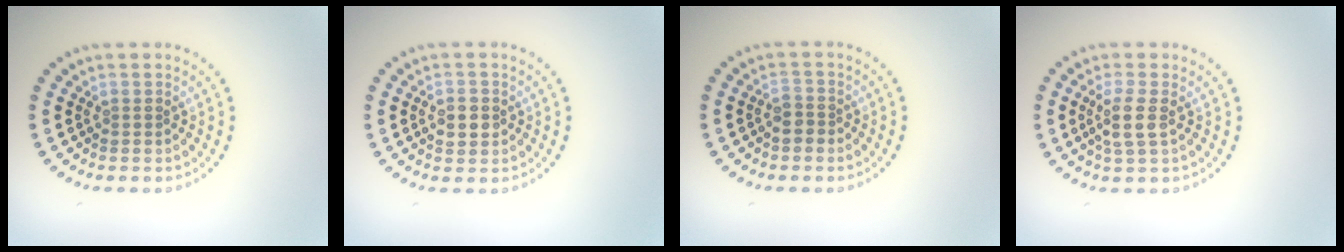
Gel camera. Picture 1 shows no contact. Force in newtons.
{"total": 2.5, "press": 2.5, "slide": 0.2}
{"total": 1.3, "press": 1.2, "slide": 0.7}
{"total": 2.4, "press": 2.0, "slide": 1.3}